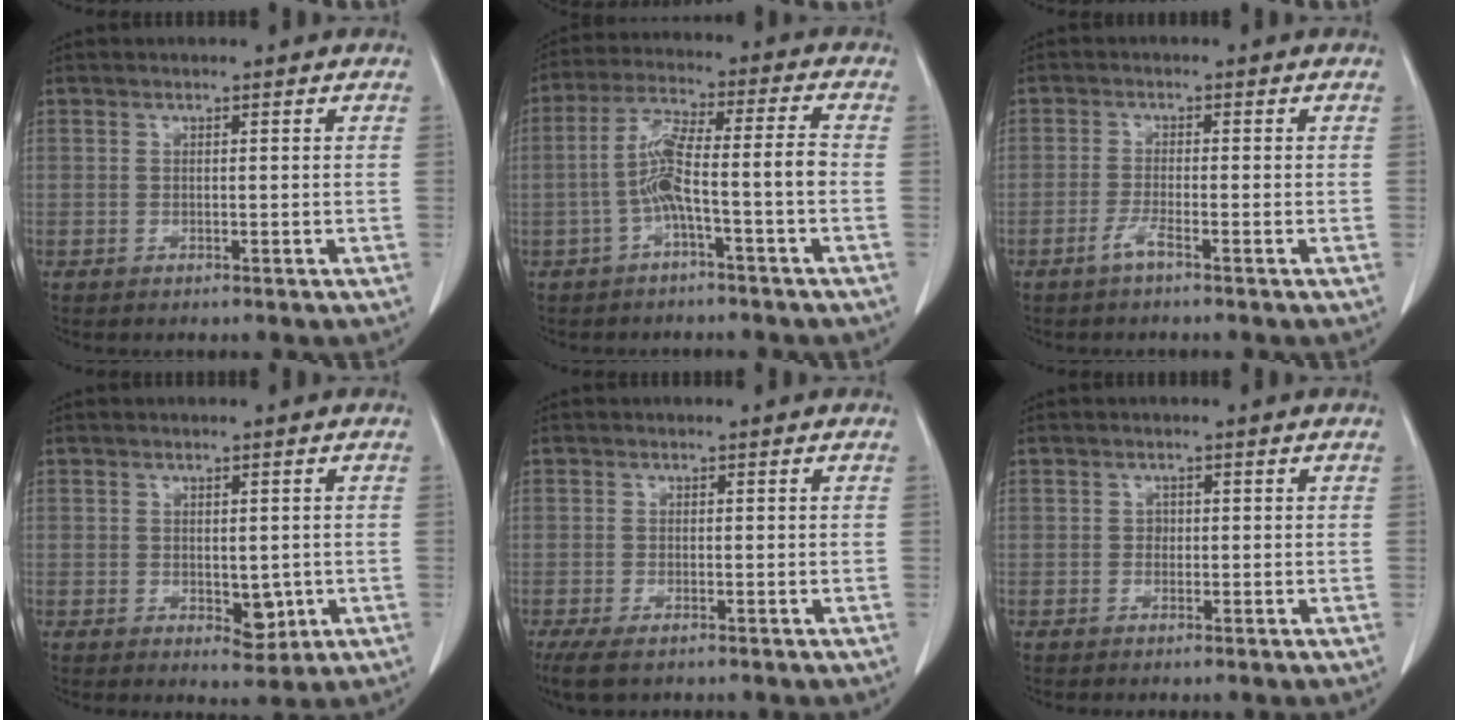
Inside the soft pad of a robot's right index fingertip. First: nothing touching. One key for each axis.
{"total": 8.1, "fx": -2.4, "fy": 0.1, "fz": 7.7, "tx": -0.150, "ty": 0.030, "tz": -0.041}
{"total": 2.2, "fx": -1.5, "fy": -0.2, "fz": 1.6, "tx": -0.034, "ty": -0.001, "tz": -0.033}
{"total": 3.6, "fx": -0.5, "fy": 2.2, "fz": 2.8, "tx": -0.033, "ty": -0.005, "tz": 0.005}
{"total": 4.0, "fx": -2.7, "fy": 1.2, "fz": 2.6, "tx": -0.053, "ty": -0.012, "tz": -0.043}
{"total": 0.6, "fx": -0.1, "fy": 0.6, "fz": 0.2, "tx": -0.001, "ty": 0.003, "tz": -0.002}